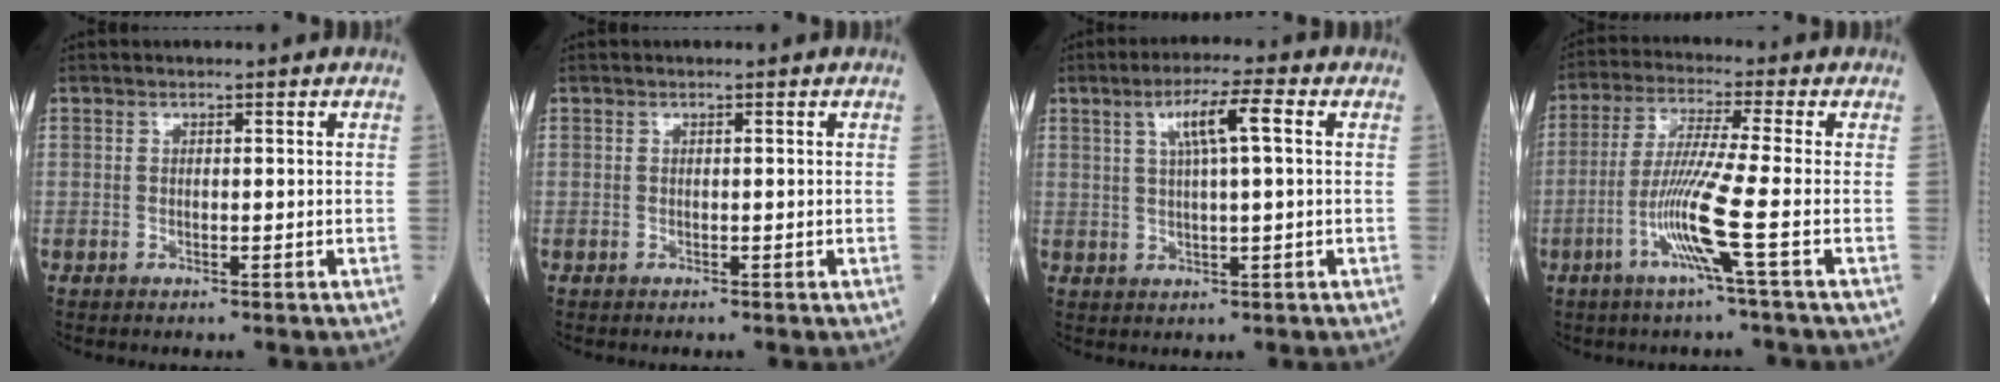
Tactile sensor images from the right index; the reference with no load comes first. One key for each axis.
{"total": 0.0}
{"total": 6.4, "fx": 2.0, "fy": 0.4, "fz": 6.0, "tx": -0.110, "ty": 0.011, "tz": 0.034}
{"total": 8.7, "fx": -3.1, "fy": -1.7, "fz": 8.0, "tx": -0.162, "ty": -0.011, "tz": -0.067}